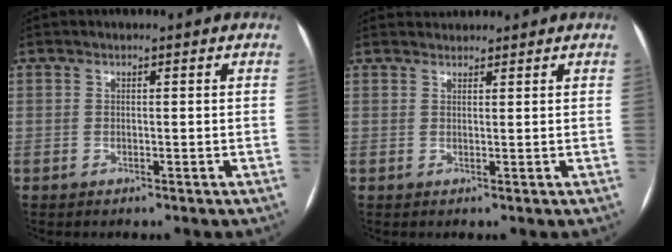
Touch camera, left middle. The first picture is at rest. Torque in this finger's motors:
{"motor_torque": [0.02, -0.07, -0.03, -0.01]}